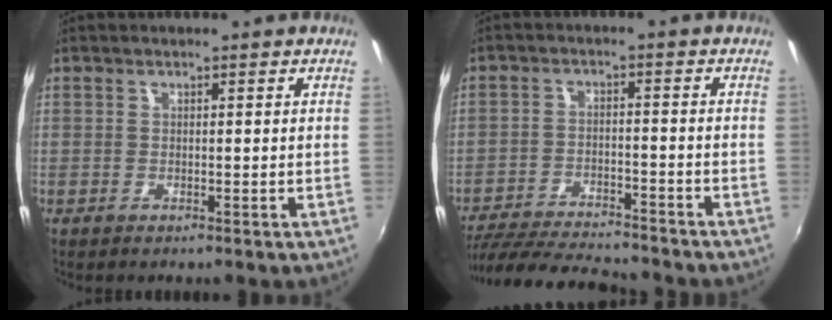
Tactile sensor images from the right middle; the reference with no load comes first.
{"total": 16.5, "force": [-14.7, 3.1, 6.8], "torque": [-0.150, -0.016, -0.230]}